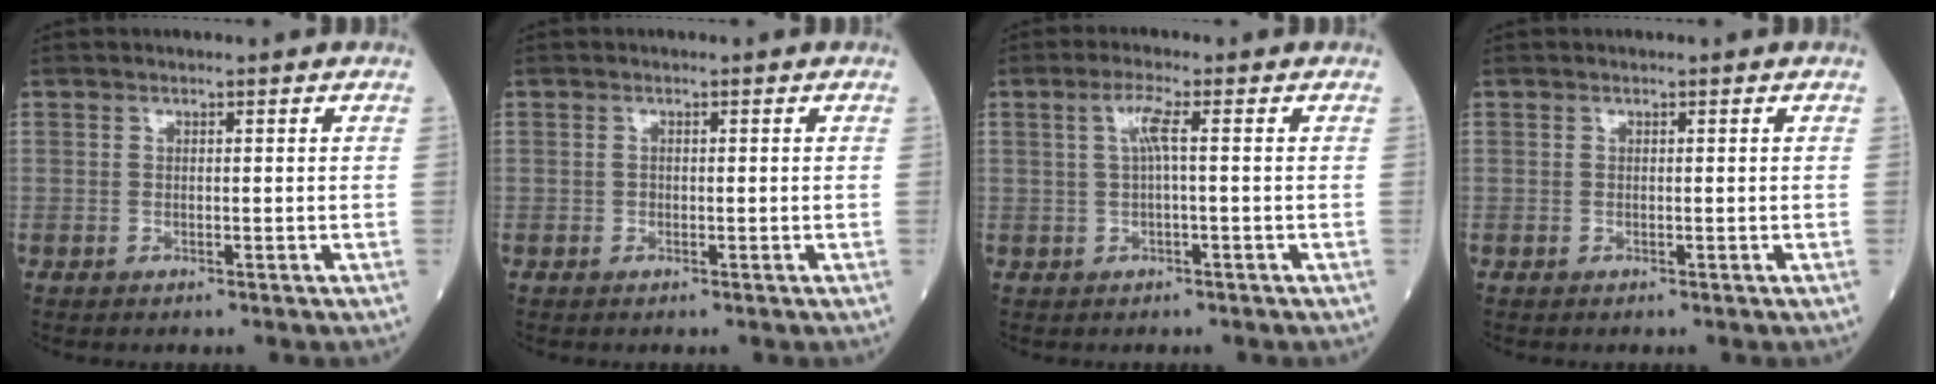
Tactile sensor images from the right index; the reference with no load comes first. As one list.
[{"total": 0.0}, {"total": 3.0, "force": [0.5, 0.0, 2.9], "torque": [-0.061, 0.010, 0.010]}, {"total": 0.0}]